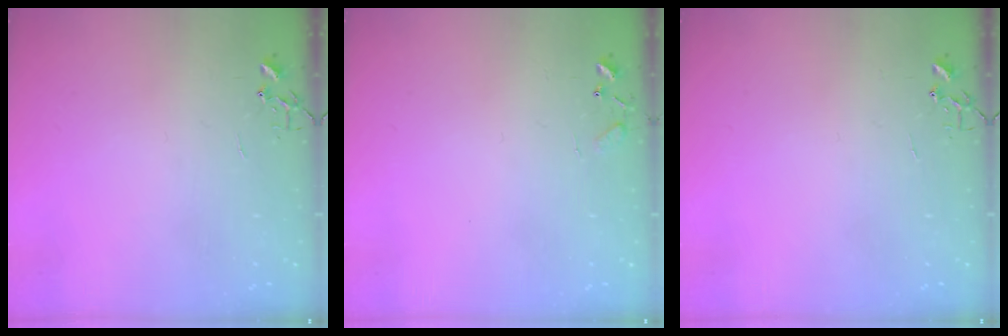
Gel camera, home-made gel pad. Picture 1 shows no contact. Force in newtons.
{"total": 5.8, "press": 5.8, "slide": 0.5}
{"total": 0.0}